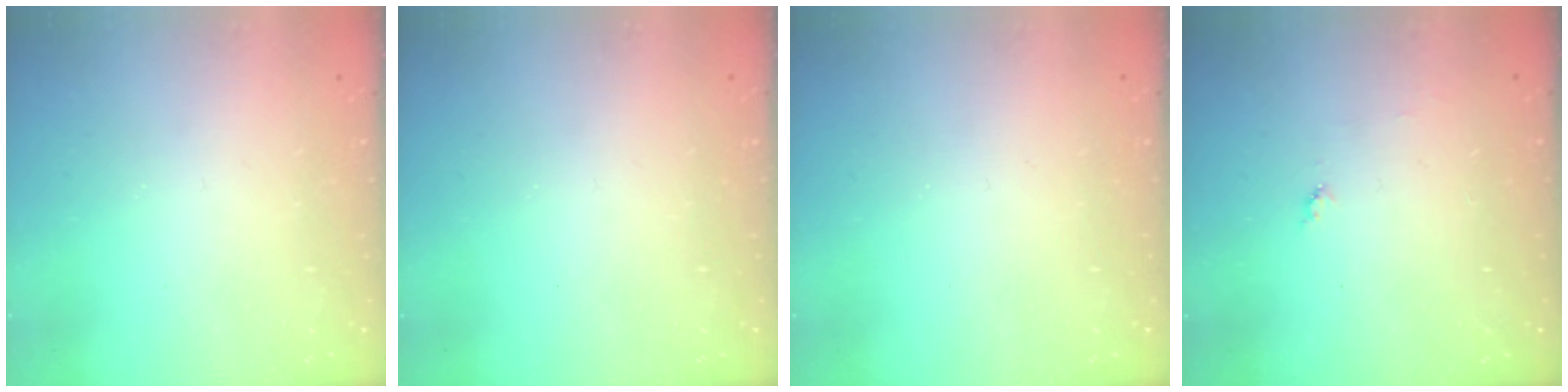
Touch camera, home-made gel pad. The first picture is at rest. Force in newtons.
{"total": 0.0}
{"total": 0.0}
{"total": 3.9, "press": 3.9, "slide": 0.4}